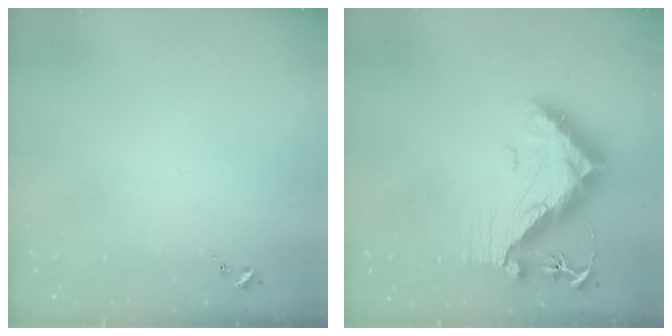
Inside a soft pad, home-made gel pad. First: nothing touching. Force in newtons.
{"total": 14.8, "press": 14.7, "slide": 1.3}